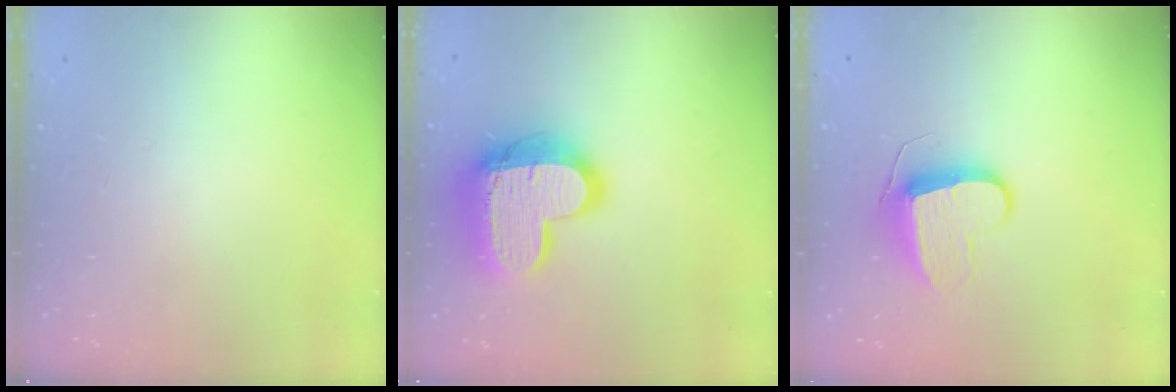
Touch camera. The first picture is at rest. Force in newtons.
{"total": 19.1, "press": 19.0, "slide": 1.5}
{"total": 10.1, "press": 10.1, "slide": 0.4}